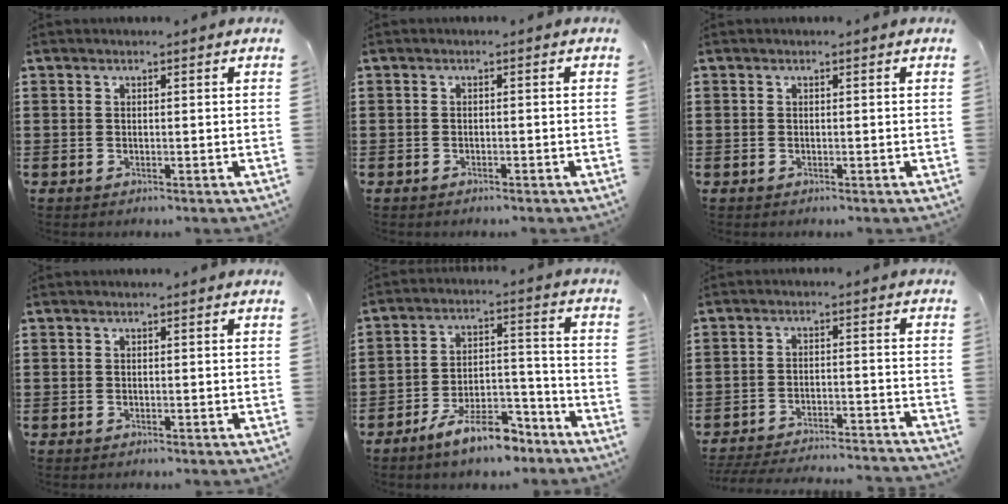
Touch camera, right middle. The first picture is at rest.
{"total": 0.6, "force": [-0.6, 0.0, 0.1], "torque": [-0.004, -0.002, -0.011]}
{"total": 0.0}
{"total": 0.0}
{"total": 9.4, "force": [-7.6, 2.5, 4.9], "torque": [-0.084, 0.025, -0.141]}
{"total": 4.7, "force": [-4.6, -0.2, 1.0], "torque": [-0.023, -0.004, -0.094]}